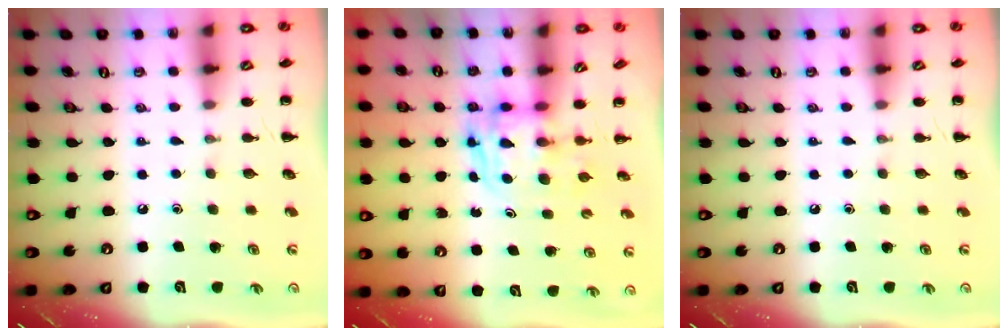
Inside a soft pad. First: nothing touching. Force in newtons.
{"total": 2.7, "press": 2.7, "slide": 0.2}
{"total": 0.0}